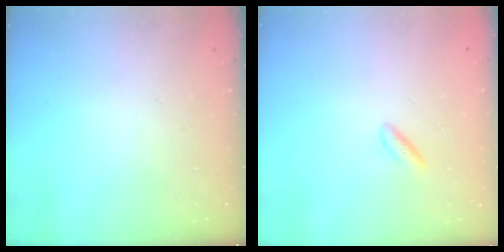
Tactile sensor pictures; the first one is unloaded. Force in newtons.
{"total": 1.7, "press": 1.3, "slide": 1.1}